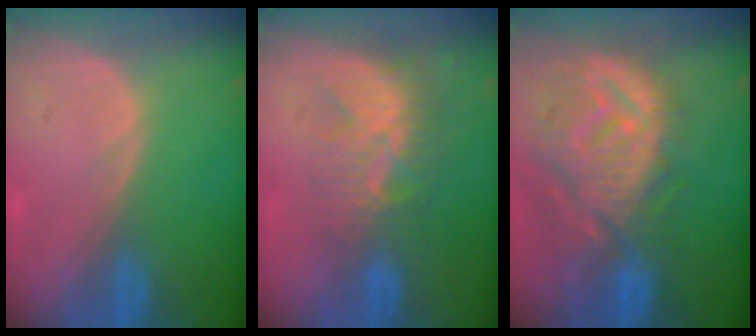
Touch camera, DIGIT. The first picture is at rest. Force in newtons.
{"total": 8.9, "press": 7.6, "slide": 4.5}
{"total": 12.6, "press": 11.2, "slide": 5.8}